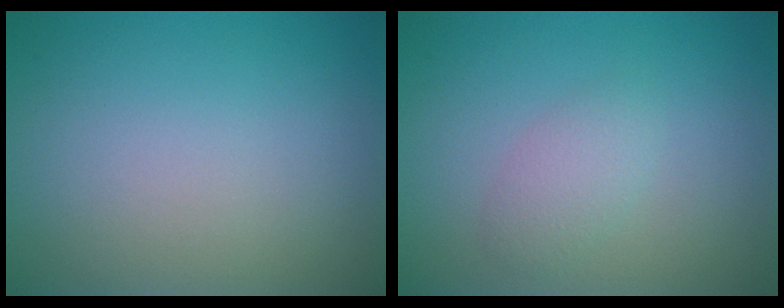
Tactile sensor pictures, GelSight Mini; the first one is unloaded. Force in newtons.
{"total": 1.8, "press": 1.8, "slide": 0.2}